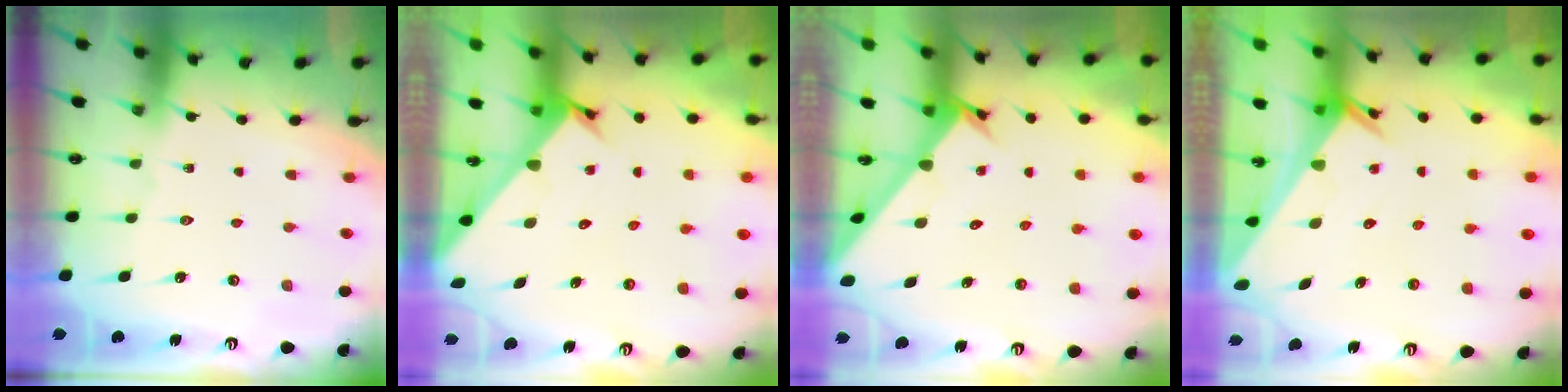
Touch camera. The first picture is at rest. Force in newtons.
{"total": 2.2, "press": 2.2, "slide": 0.1}
{"total": 2.6, "press": 2.6, "slide": 0.3}
{"total": 3.7, "press": 3.7, "slide": 0.4}